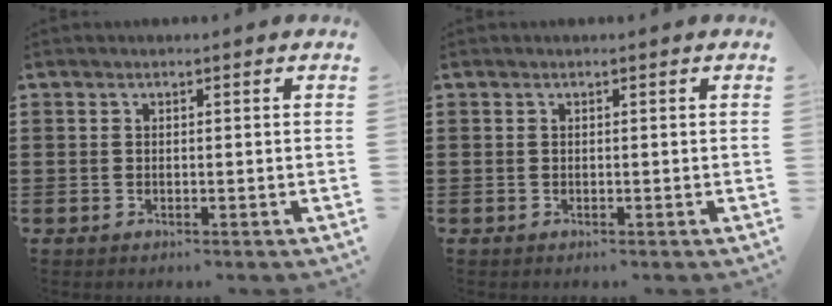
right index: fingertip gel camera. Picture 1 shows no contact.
{"total": 0.0}